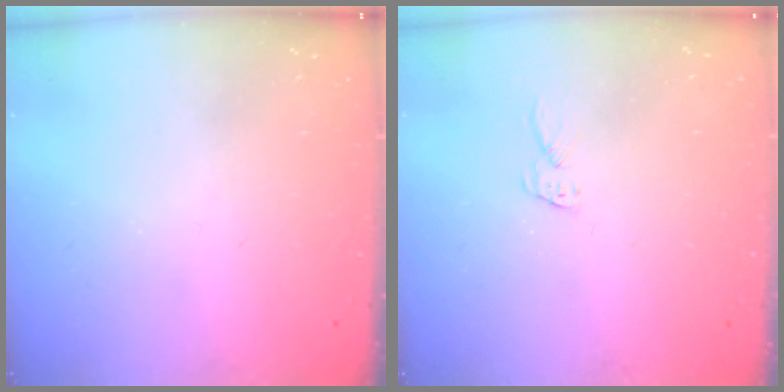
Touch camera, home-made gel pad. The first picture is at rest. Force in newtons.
{"total": 5.2, "press": 5.2, "slide": 0.2}